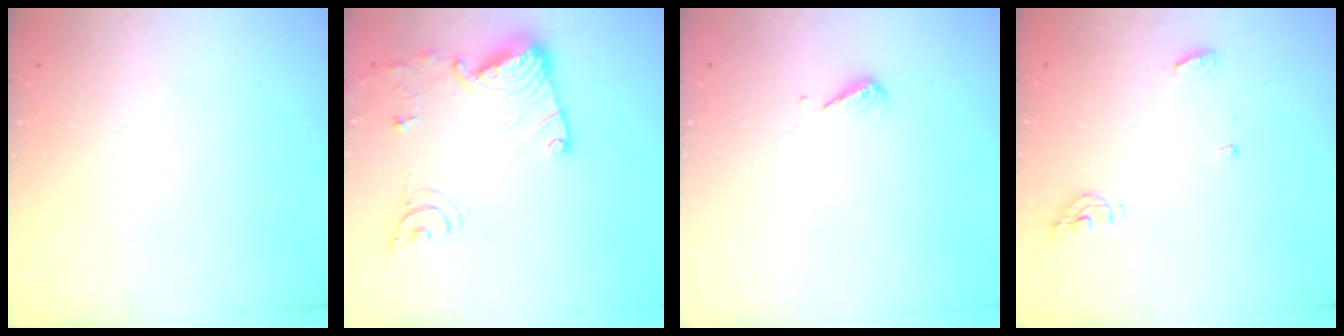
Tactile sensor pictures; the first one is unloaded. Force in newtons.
{"total": 14.7, "press": 14.7, "slide": 0.7}
{"total": 4.4, "press": 4.4, "slide": 0.5}
{"total": 9.0, "press": 5.9, "slide": 6.9}